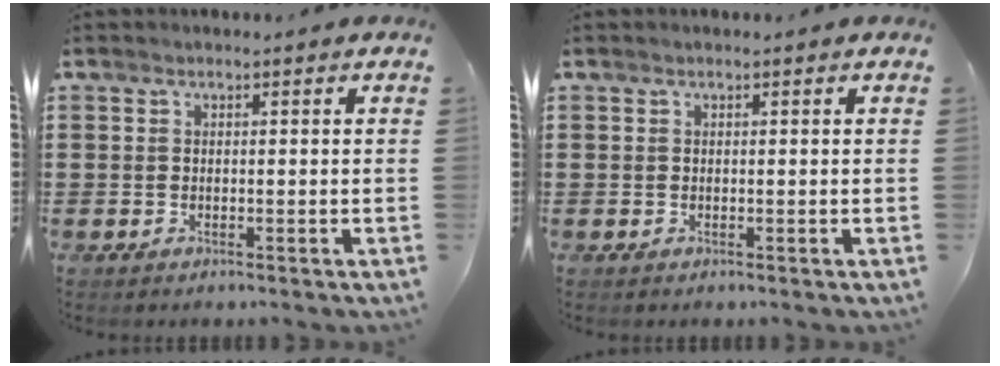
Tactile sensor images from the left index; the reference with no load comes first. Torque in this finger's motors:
{"motor_torque": [0.02, -0.18, -0.03, -0.01]}